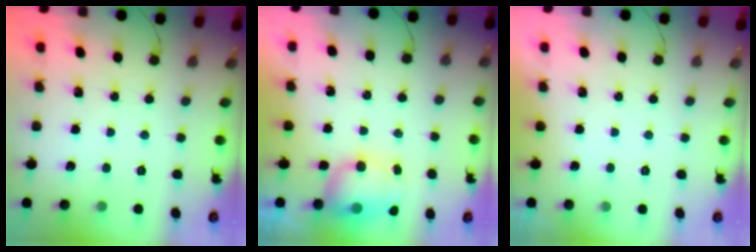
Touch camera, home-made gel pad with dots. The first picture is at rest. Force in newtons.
{"total": 11.7, "press": 8.8, "slide": 7.7}
{"total": 0.0}